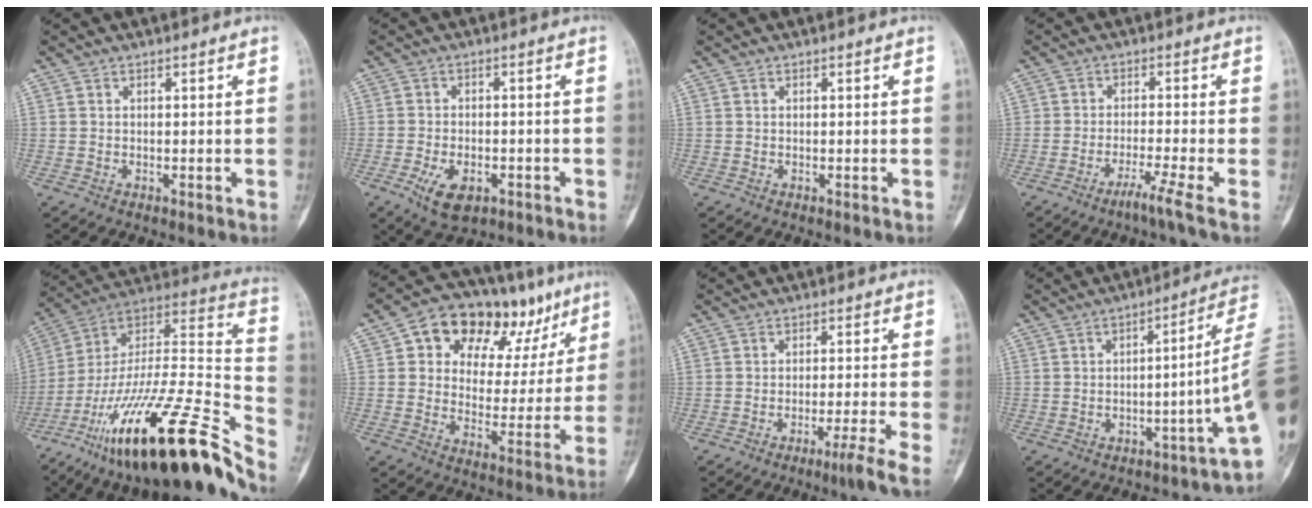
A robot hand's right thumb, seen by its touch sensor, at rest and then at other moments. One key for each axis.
{"total": 6.7, "fx": -3.1, "fy": 3.8, "fz": 4.6, "tx": -0.079, "ty": 0.006, "tz": -0.045}
{"total": 0.0}
{"total": 3.9, "fx": -2.7, "fy": -1.3, "fz": 2.6, "tx": -0.063, "ty": 0.002, "tz": -0.058}
{"total": 37.2, "fx": -23.3, "fy": 9.2, "fz": 27.5, "tx": -0.392, "ty": 0.066, "tz": -0.383}
{"total": 20.1, "fx": 9.9, "fy": 12.3, "fz": 12.5, "tx": -0.127, "ty": 0.003, "tz": 0.146}
{"total": 4.7, "fx": -2.7, "fy": -1.1, "fz": 3.7, "tx": -0.075, "ty": 0.003, "tz": -0.049}
{"total": 13.1, "fx": -1.9, "fy": 1.1, "fz": 13.0, "tx": -0.162, "ty": 0.028, "tz": -0.032}